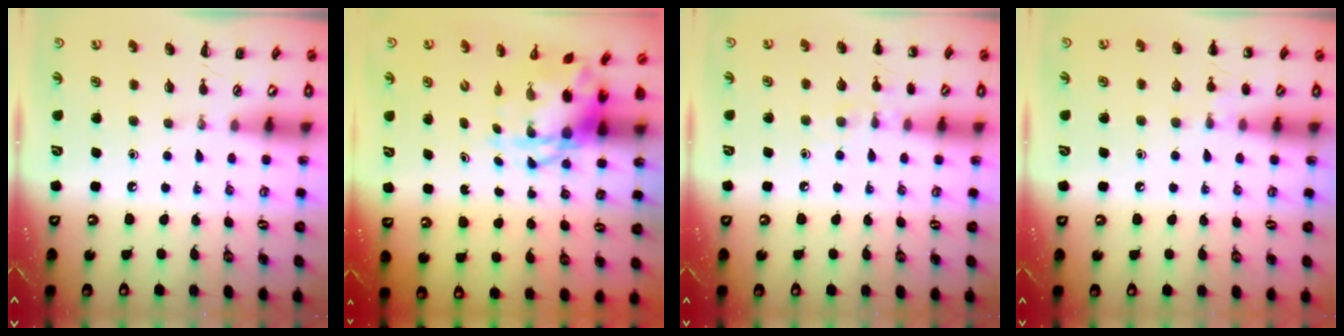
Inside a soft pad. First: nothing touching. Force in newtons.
{"total": 4.4, "press": 4.3, "slide": 1.1}
{"total": 6.8, "press": 6.5, "slide": 2.1}
{"total": 6.8, "press": 6.6, "slide": 1.8}